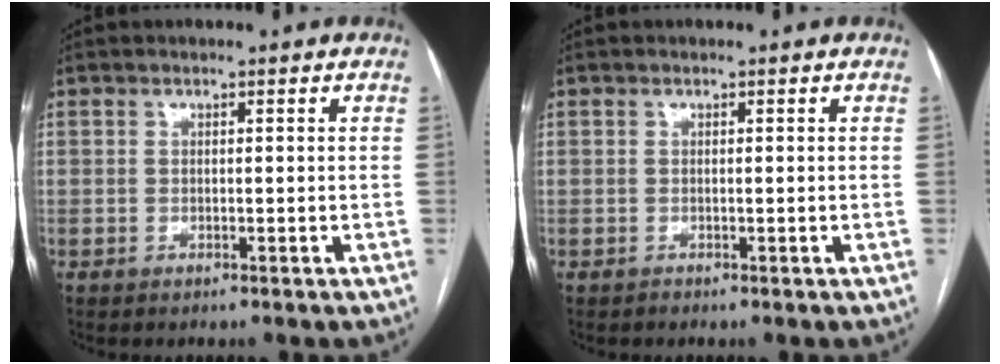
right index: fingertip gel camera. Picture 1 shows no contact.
{"total": 0.0}